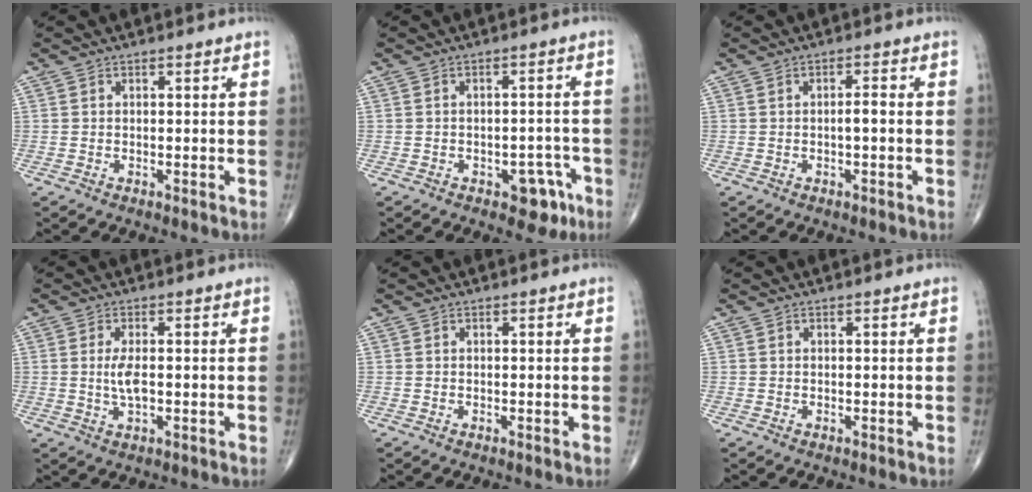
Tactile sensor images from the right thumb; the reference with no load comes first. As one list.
[{"total": 5.8, "force": [-3.0, 3.4, 3.6], "torque": [-0.019, 0.024, -0.035]}, {"total": 1.9, "force": [-0.3, 0.4, 1.8], "torque": [-0.030, 0.006, -0.007]}, {"total": 3.8, "force": [0.0, 1.4, 3.5], "torque": [-0.075, -0.007, 0.000]}, {"total": 0.0}, {"total": 0.0}]